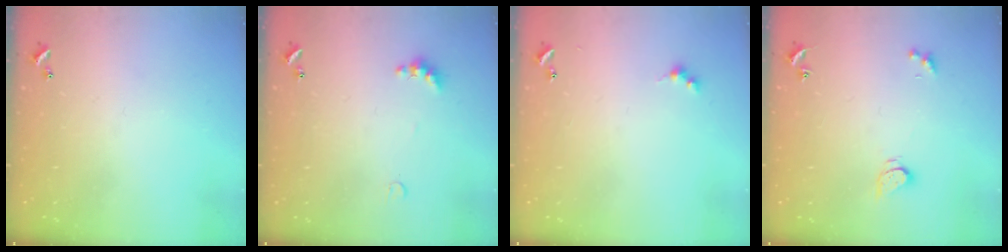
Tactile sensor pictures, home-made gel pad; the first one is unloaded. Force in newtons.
{"total": 3.2, "press": 3.1, "slide": 0.8}
{"total": 2.6, "press": 2.6, "slide": 0.5}
{"total": 2.9, "press": 2.9, "slide": 0.5}